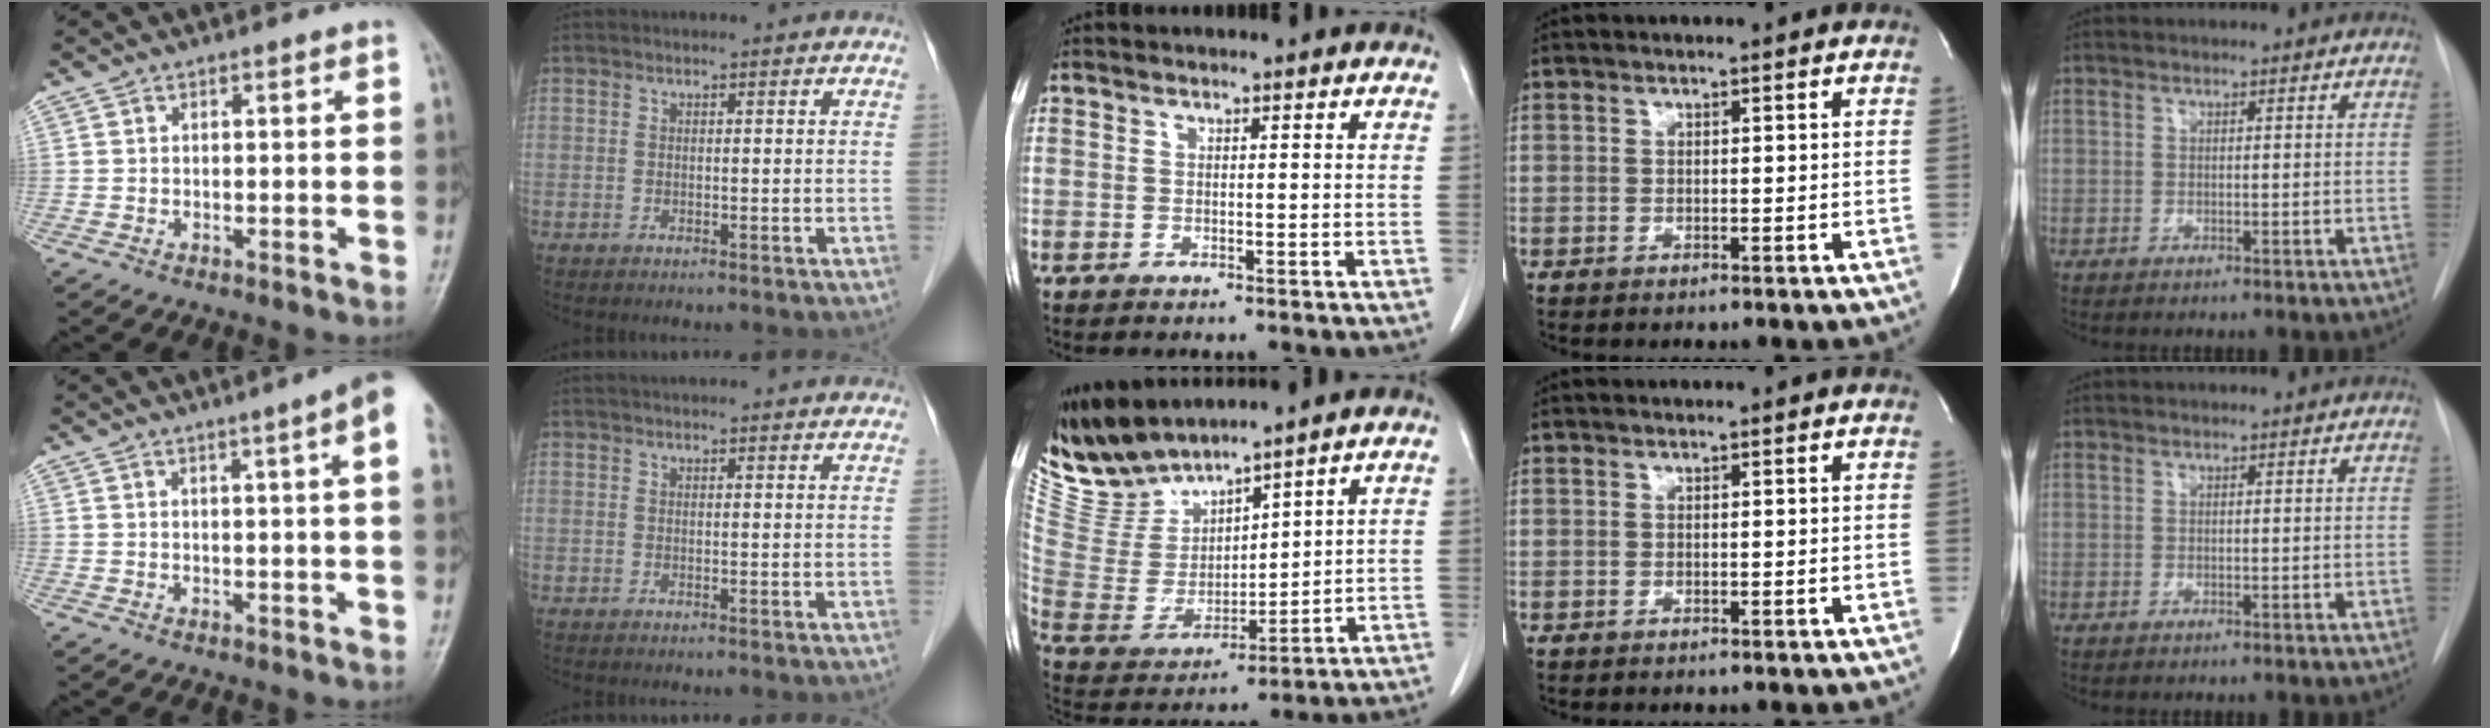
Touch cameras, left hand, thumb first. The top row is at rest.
{"thumb": {"total": 7.7, "force": [3.8, -0.2, 6.7], "torque": [-0.081, 0.004, 0.037]}, "index": {"total": 9.3, "force": [8.4, 1.7, 3.6], "torque": [-0.041, 0.028, 0.095]}, "middle": {"total": 10.0, "force": [9.8, 1.3, 1.6], "torque": [-0.058, 0.001, 0.219]}}